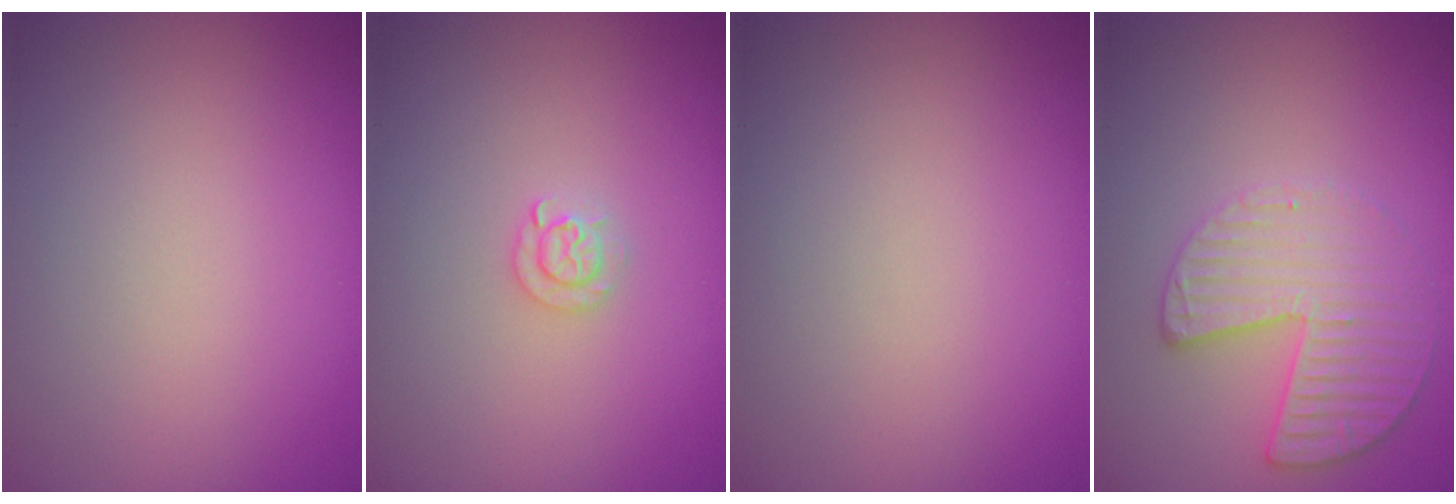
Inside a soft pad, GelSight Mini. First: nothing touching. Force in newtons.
{"total": 1.3, "press": 1.3, "slide": 0.2}
{"total": 0.0}
{"total": 3.3, "press": 3.3, "slide": 0.6}